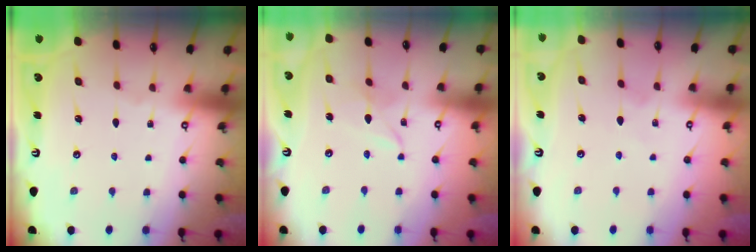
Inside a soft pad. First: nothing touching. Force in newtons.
{"total": 3.5, "press": 3.5, "slide": 0.2}
{"total": 3.2, "press": 3.2, "slide": 0.4}